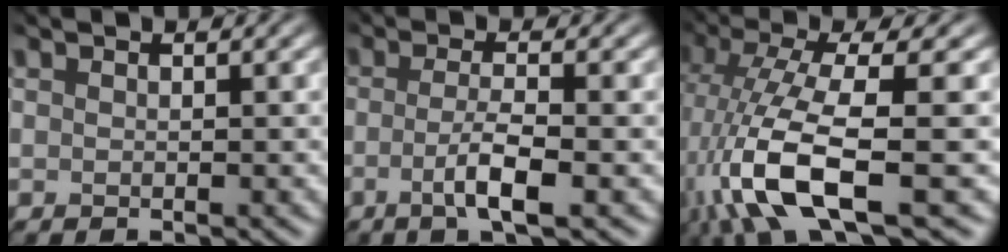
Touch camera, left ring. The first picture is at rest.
{"total": 3.8, "force": [-1.8, 0.8, 3.2], "torque": [-0.061, -0.013, -0.025]}
{"total": 9.3, "force": [-4.2, 2.5, 7.9], "torque": [-0.176, -0.008, -0.066]}